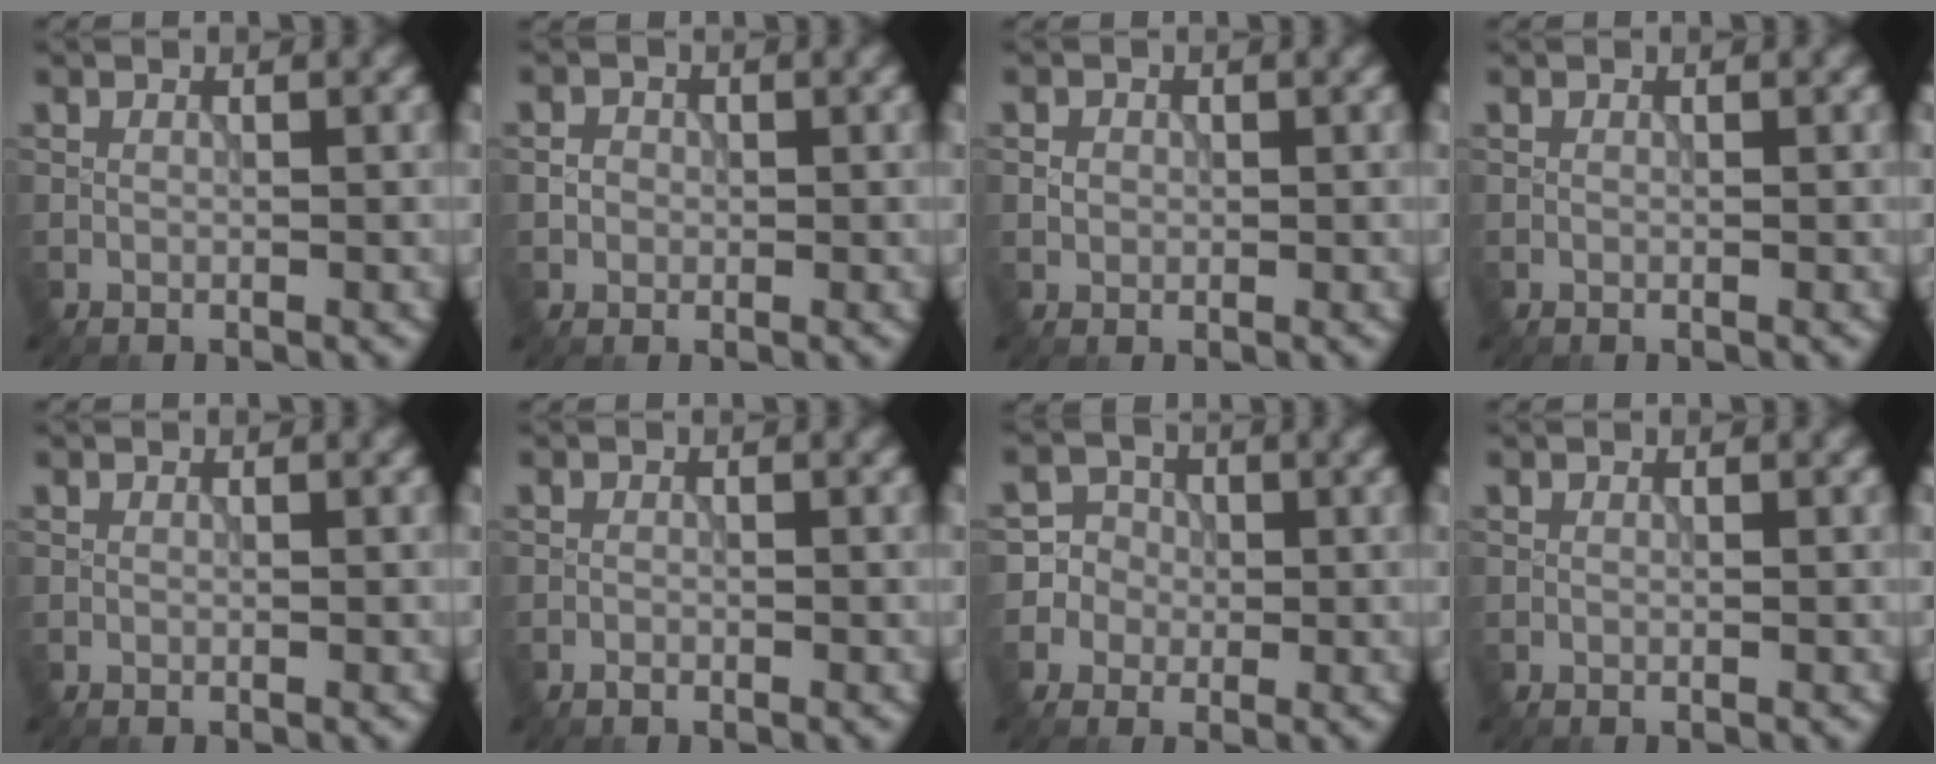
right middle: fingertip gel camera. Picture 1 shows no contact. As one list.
[{"total": 1.3, "force": [-0.1, 1.2, 0.2], "torque": [0.002, -0.005, -0.002]}, {"total": 0.8, "force": [0.0, 0.8, 0.2], "torque": [-0.001, -0.003, -0.001]}, {"total": 0.0}, {"total": 0.0}, {"total": 0.5, "force": [-0.4, 0.3, 0.1], "torque": [-0.002, 0.000, -0.008]}, {"total": 6.1, "force": [-1.0, 6.0, 0.5], "torque": [0.006, 0.016, -0.036]}, {"total": 0.0}]